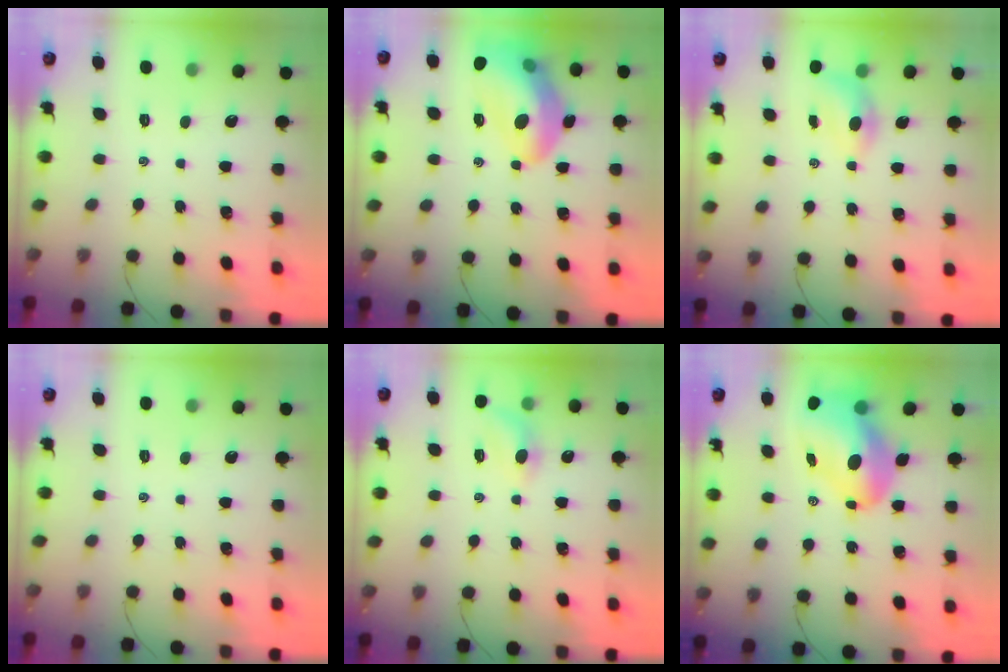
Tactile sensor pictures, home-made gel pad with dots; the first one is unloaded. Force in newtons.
{"total": 17.3, "press": 17.0, "slide": 2.9}
{"total": 4.0, "press": 3.9, "slide": 0.9}
{"total": 0.0}
{"total": 5.0, "press": 4.8, "slide": 1.3}
{"total": 13.6, "press": 13.0, "slide": 3.9}